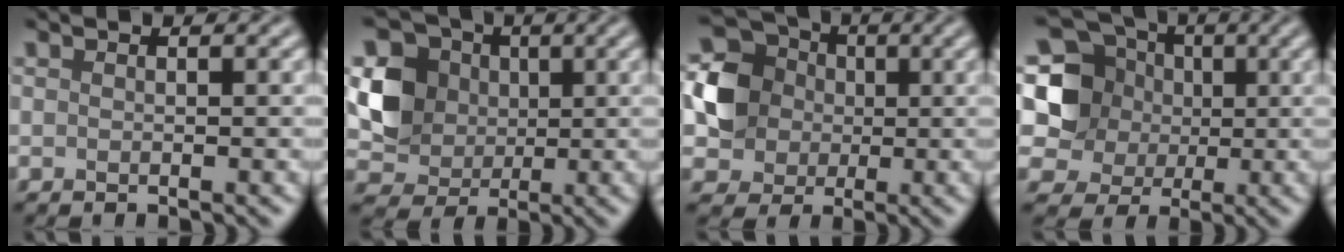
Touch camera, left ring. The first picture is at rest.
{"total": 5.6, "force": [0.6, 5.0, 2.5], "torque": [-0.050, 0.005, 0.007]}
{"total": 5.9, "force": [0.5, 5.3, 2.4], "torque": [-0.044, 0.005, 0.005]}
{"total": 9.2, "force": [1.3, 8.3, 3.8], "torque": [-0.092, 0.023, -0.001]}